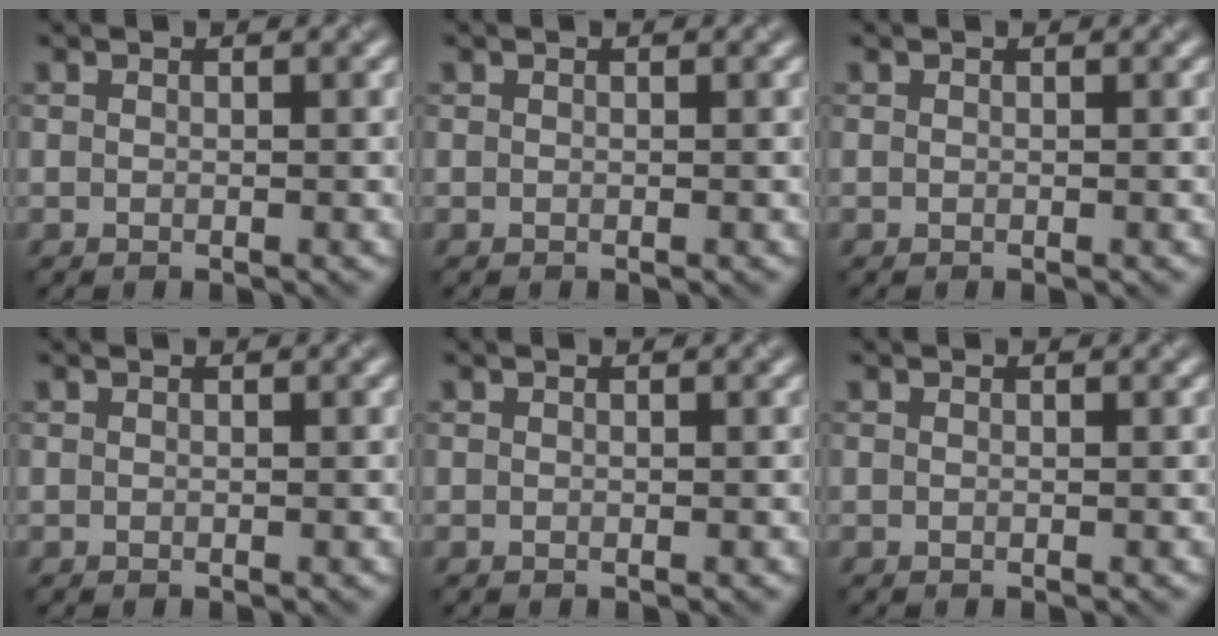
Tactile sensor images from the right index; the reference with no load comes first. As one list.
[{"total": 0.0}, {"total": 0.0}, {"total": 0.0}, {"total": 0.0}, {"total": 0.0}]